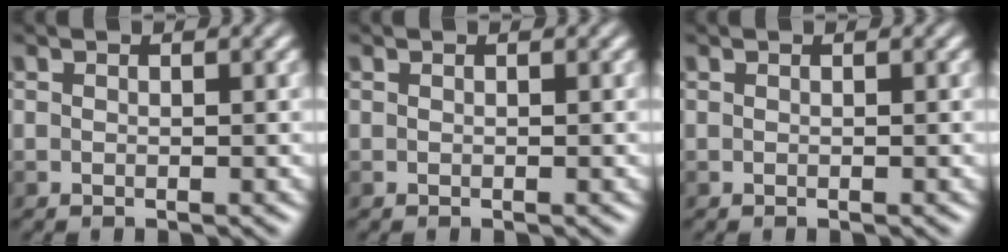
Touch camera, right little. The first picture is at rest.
{"total": 0.0}
{"total": 0.0}